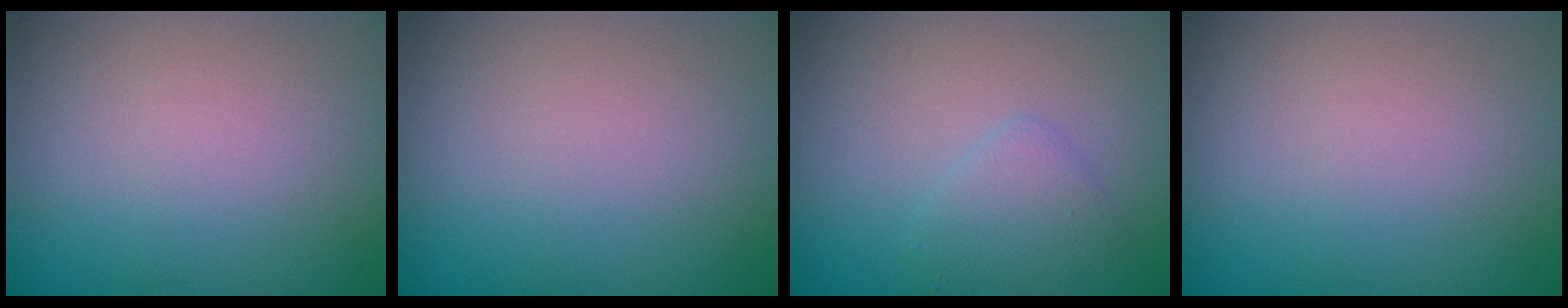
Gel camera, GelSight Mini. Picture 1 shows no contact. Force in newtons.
{"total": 0.0}
{"total": 1.6, "press": 1.6, "slide": 0.1}
{"total": 0.0}